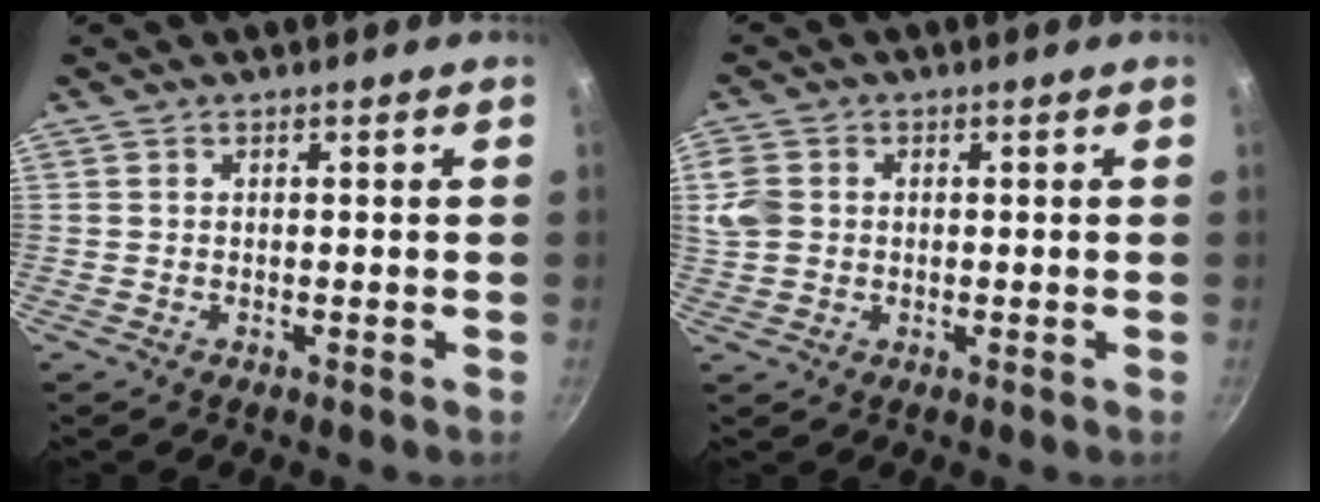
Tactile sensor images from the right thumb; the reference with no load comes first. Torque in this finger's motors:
{"motor_torque": [-0.26, -0.26, 0.07, 0.18, 0.21]}